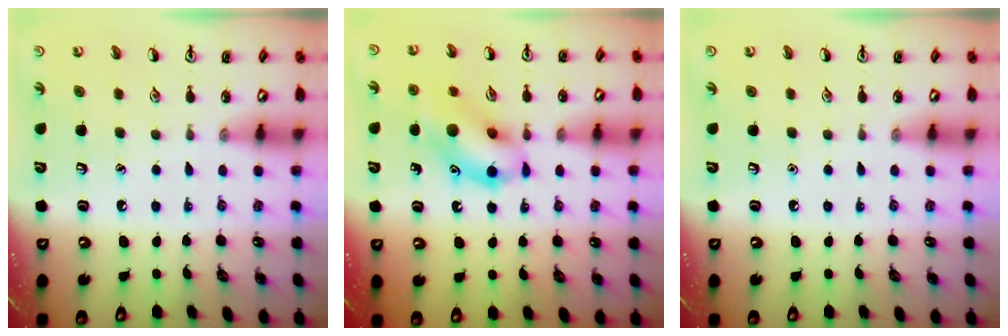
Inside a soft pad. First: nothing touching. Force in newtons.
{"total": 12.4, "press": 12.3, "slide": 2.0}
{"total": 0.0}